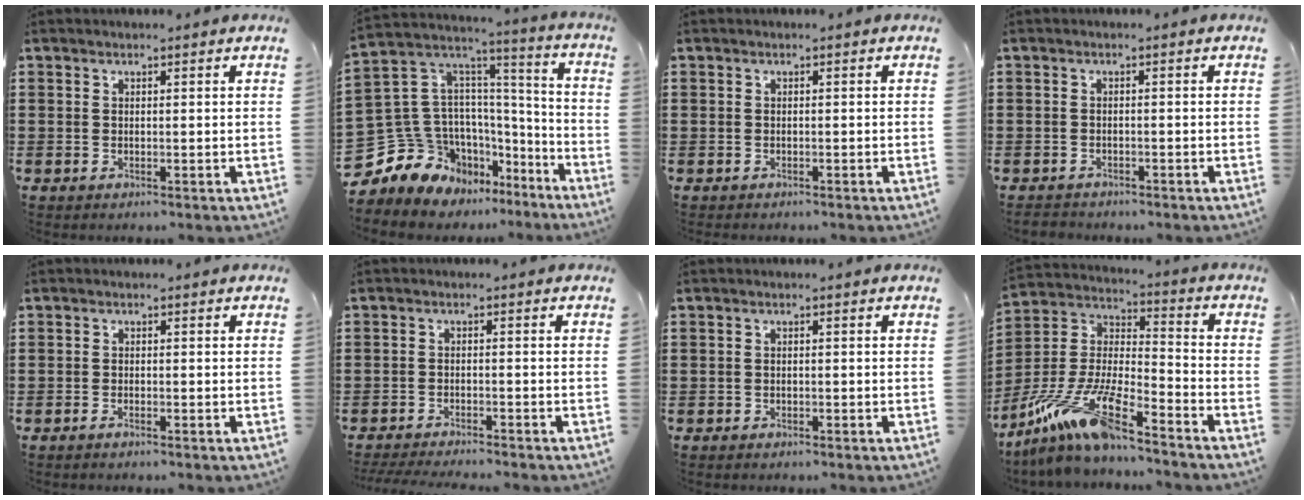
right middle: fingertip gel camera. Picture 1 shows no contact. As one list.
[{"total": 11.5, "force": [-7.0, 8.9, 1.6], "torque": [-0.088, -0.013, -0.118]}, {"total": 0.6, "force": [-0.4, 0.4, -0.1], "torque": [0.003, 0.005, -0.011]}, {"total": 1.1, "force": [-1.0, 0.3, 0.0], "torque": [-0.003, 0.001, -0.023]}, {"total": 0.6, "force": [-0.5, -0.1, 0.2], "torque": [-0.008, -0.003, -0.009]}, {"total": 2.7, "force": [-2.7, -0.1, 0.5], "torque": [-0.009, -0.001, -0.055]}, {"total": 0.7, "force": [-0.6, 0.4, 0.1], "torque": [-0.002, 0.002, -0.014]}, {"total": 13.4, "force": [-10.2, 1.5, 8.4], "torque": [-0.190, 0.002, -0.205]}]